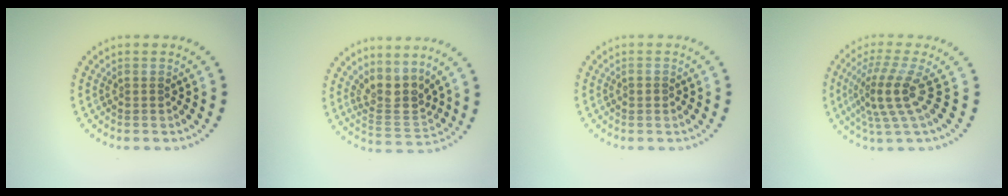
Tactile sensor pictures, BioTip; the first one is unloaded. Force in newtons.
{"total": 3.3, "press": 2.6, "slide": 2.1}
{"total": 0.9, "press": 0.9, "slide": 0.1}
{"total": 4.0, "press": 2.8, "slide": 2.9}